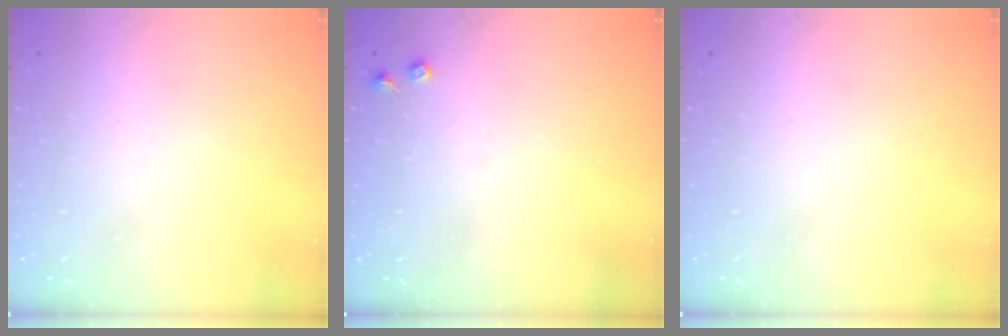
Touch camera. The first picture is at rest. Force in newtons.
{"total": 2.7, "press": 2.7, "slide": 0.4}
{"total": 0.0}